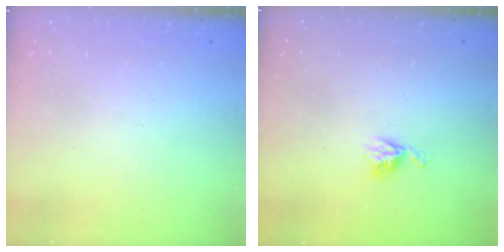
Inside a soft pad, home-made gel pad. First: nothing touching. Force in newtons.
{"total": 5.1, "press": 5.1, "slide": 0.4}